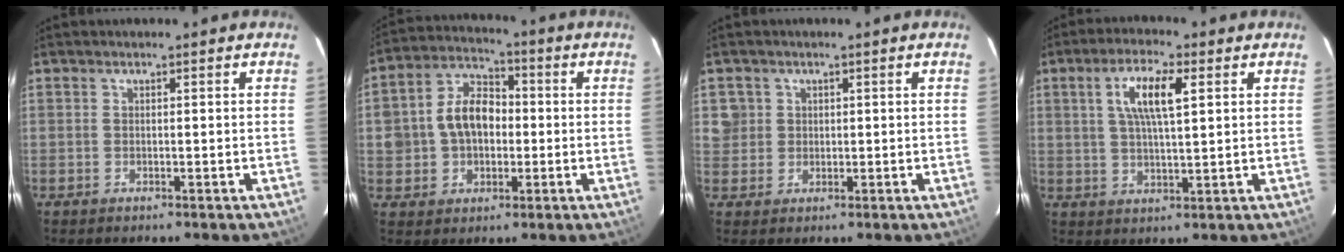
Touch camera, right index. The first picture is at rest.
{"total": 10.6, "force": [-0.2, 8.1, 6.8], "torque": [-0.141, 0.034, 0.002]}
{"total": 3.6, "force": [0.8, 3.5, 0.2], "torque": [0.015, 0.024, 0.017]}
{"total": 8.0, "force": [2.7, 2.1, 7.3], "torque": [-0.134, 0.008, 0.048]}